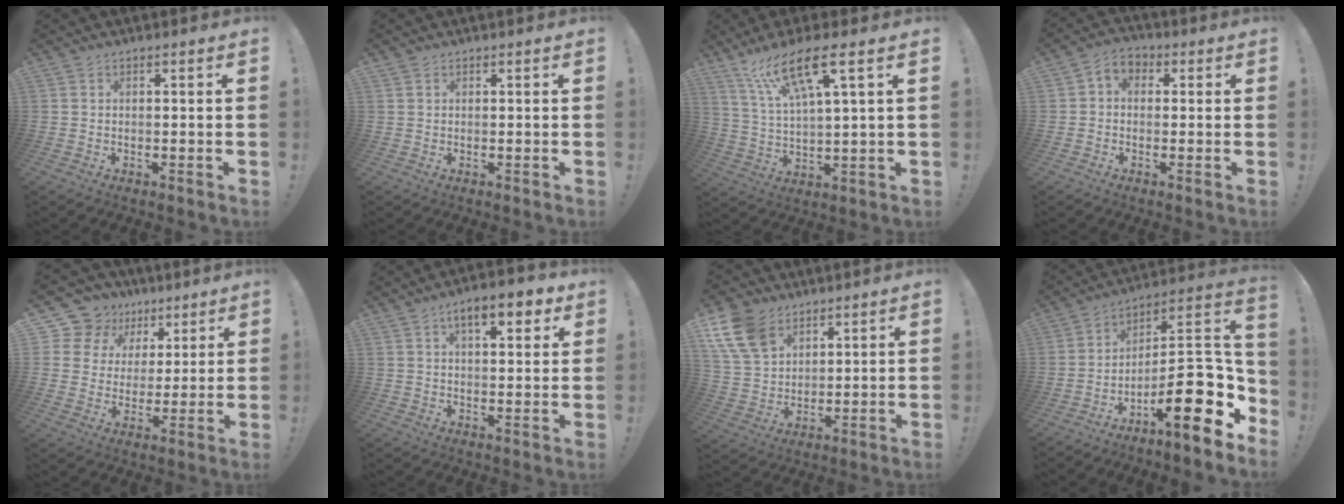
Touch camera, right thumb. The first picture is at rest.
{"total": 1.0, "force": [0.8, 0.6, 0.1], "torque": [0.007, -0.001, 0.013]}
{"total": 14.4, "force": [8.1, 3.0, 11.5], "torque": [-0.213, -0.024, 0.133]}
{"total": 4.2, "force": [-0.3, 3.4, 2.4], "torque": [-0.036, 0.008, -0.003]}
{"total": 13.5, "force": [9.3, 9.2, 3.4], "torque": [-0.061, -0.070, 0.186]}
{"total": 8.9, "force": [4.6, 3.3, 7.0], "torque": [-0.090, -0.013, 0.073]}
{"total": 13.3, "force": [8.0, 8.7, 6.0], "torque": [-0.115, -0.036, 0.159]}
{"total": 20.7, "force": [-6.9, 5.7, 18.7], "torque": [-0.264, 0.024, -0.106]}